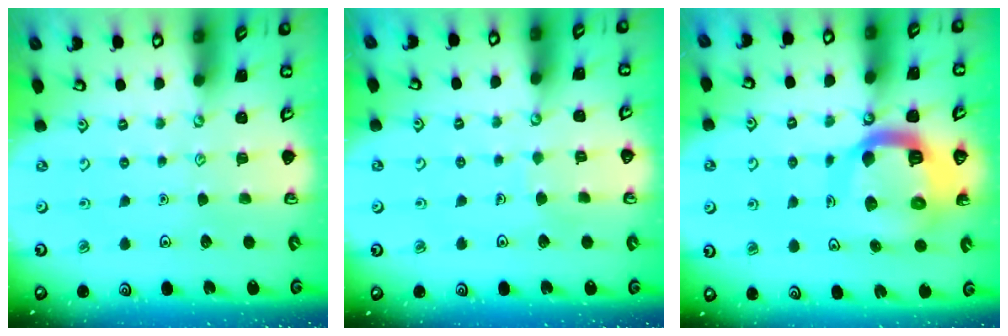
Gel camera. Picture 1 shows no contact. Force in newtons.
{"total": 2.2, "press": 2.2, "slide": 0.1}
{"total": 15.0, "press": 14.9, "slide": 1.7}